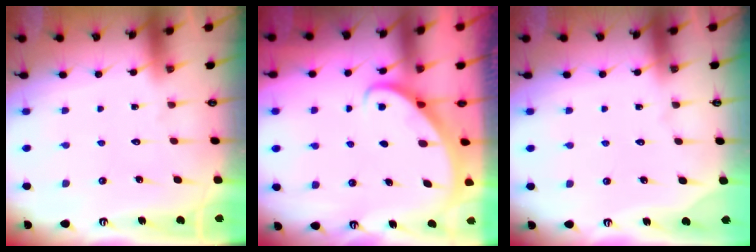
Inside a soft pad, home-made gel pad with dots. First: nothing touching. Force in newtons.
{"total": 2.7, "press": 2.7, "slide": 0.1}
{"total": 0.0}